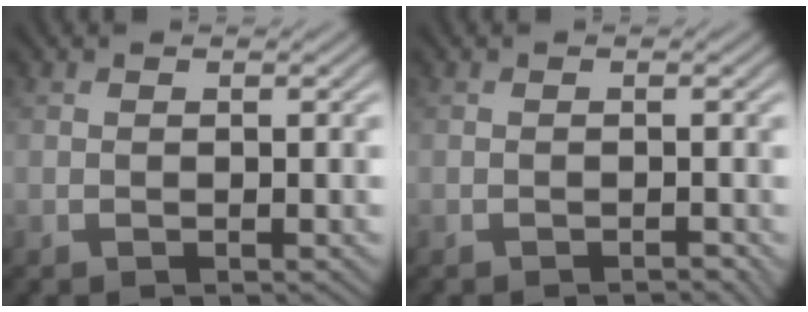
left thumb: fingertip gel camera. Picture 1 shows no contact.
{"total": 0.7, "force": [-0.7, 0.1, 0.3], "torque": [-0.001, 0.004, -0.010]}